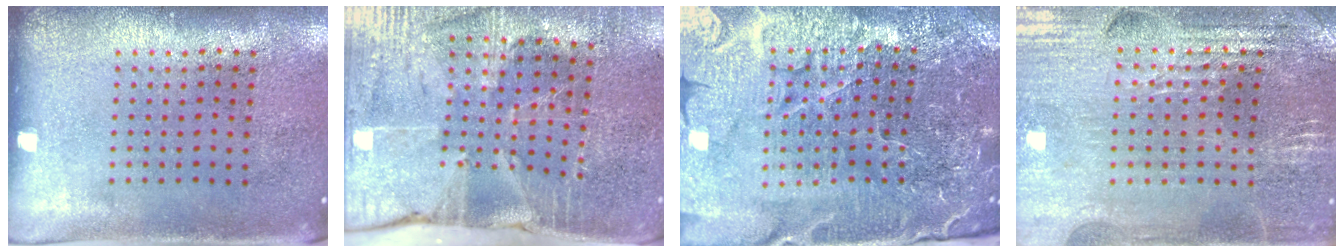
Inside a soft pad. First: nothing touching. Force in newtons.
{"total": 3.5, "press": 3.4, "slide": 0.7}
{"total": 5.3, "press": 5.0, "slide": 1.8}
{"total": 2.9, "press": 2.9, "slide": 0.6}